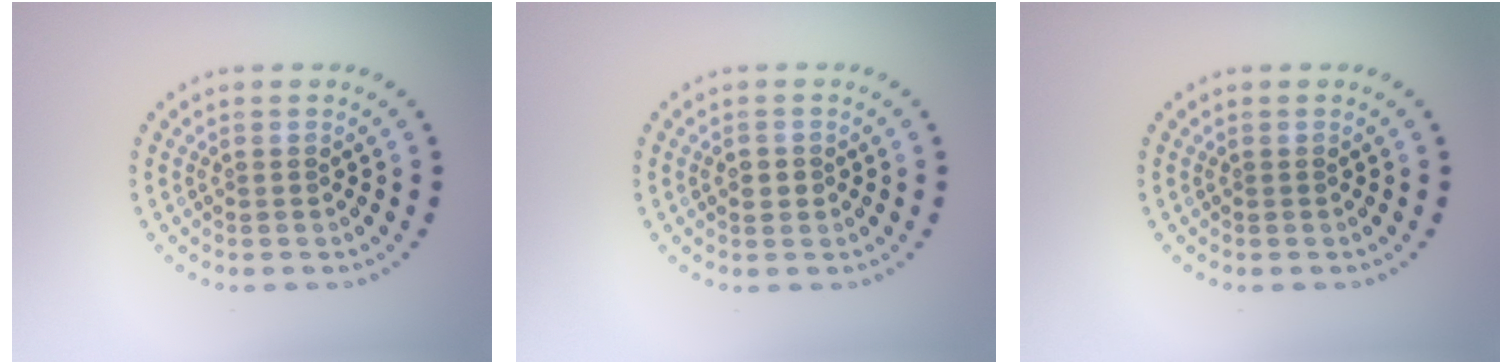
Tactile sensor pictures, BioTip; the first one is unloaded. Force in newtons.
{"total": 1.2, "press": 1.1, "slide": 0.2}
{"total": 0.0}